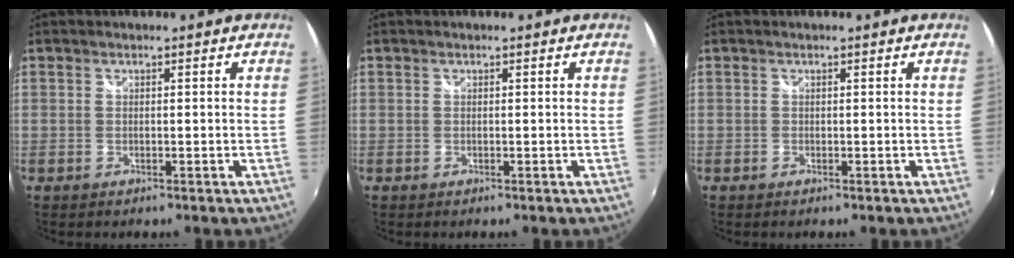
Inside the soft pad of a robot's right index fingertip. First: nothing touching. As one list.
[{"total": 0.0}, {"total": 0.0}]